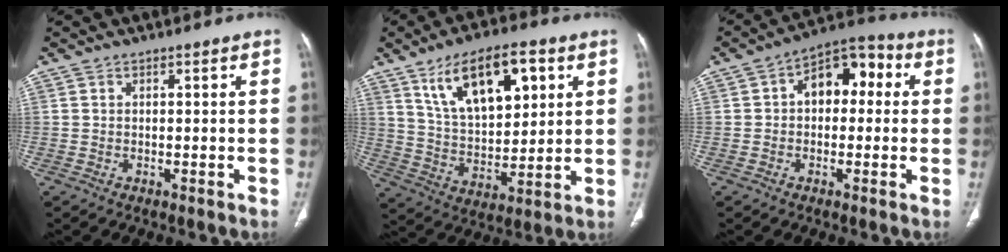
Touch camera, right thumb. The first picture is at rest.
{"total": 17.1, "force": [7.8, 8.3, 12.8], "torque": [-0.175, -0.027, 0.146]}
{"total": 10.4, "force": [1.3, 6.8, 7.8], "torque": [-0.079, 0.037, 0.008]}